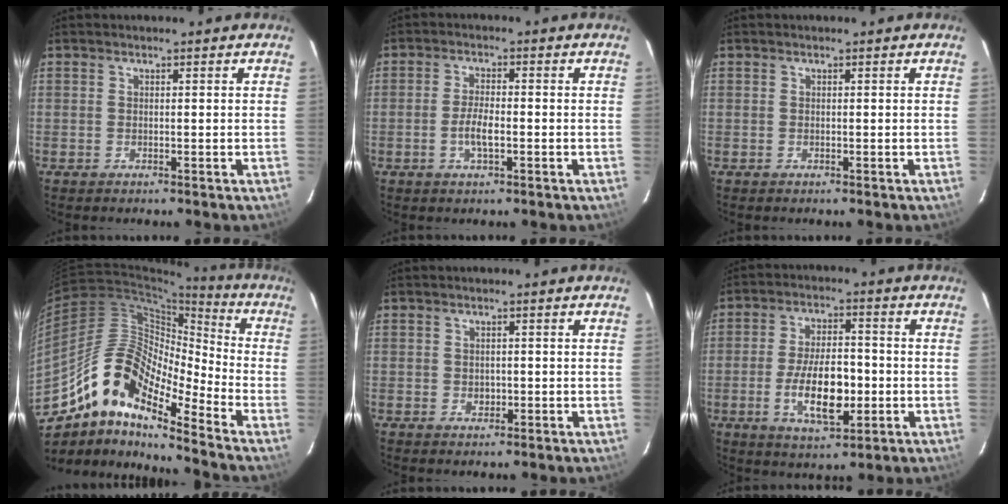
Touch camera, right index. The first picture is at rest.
{"total": 3.9, "force": [-1.3, 1.2, 3.5], "torque": [-0.072, -0.002, -0.024]}
{"total": 0.0}
{"total": 16.0, "force": [-11.1, 4.4, 10.6], "torque": [-0.173, 0.004, -0.226]}
{"total": 1.4, "force": [-0.1, 1.3, 0.5], "torque": [-0.006, 0.000, 0.000]}
{"total": 11.5, "force": [-2.8, 5.0, 9.9], "torque": [-0.187, -0.006, -0.043]}